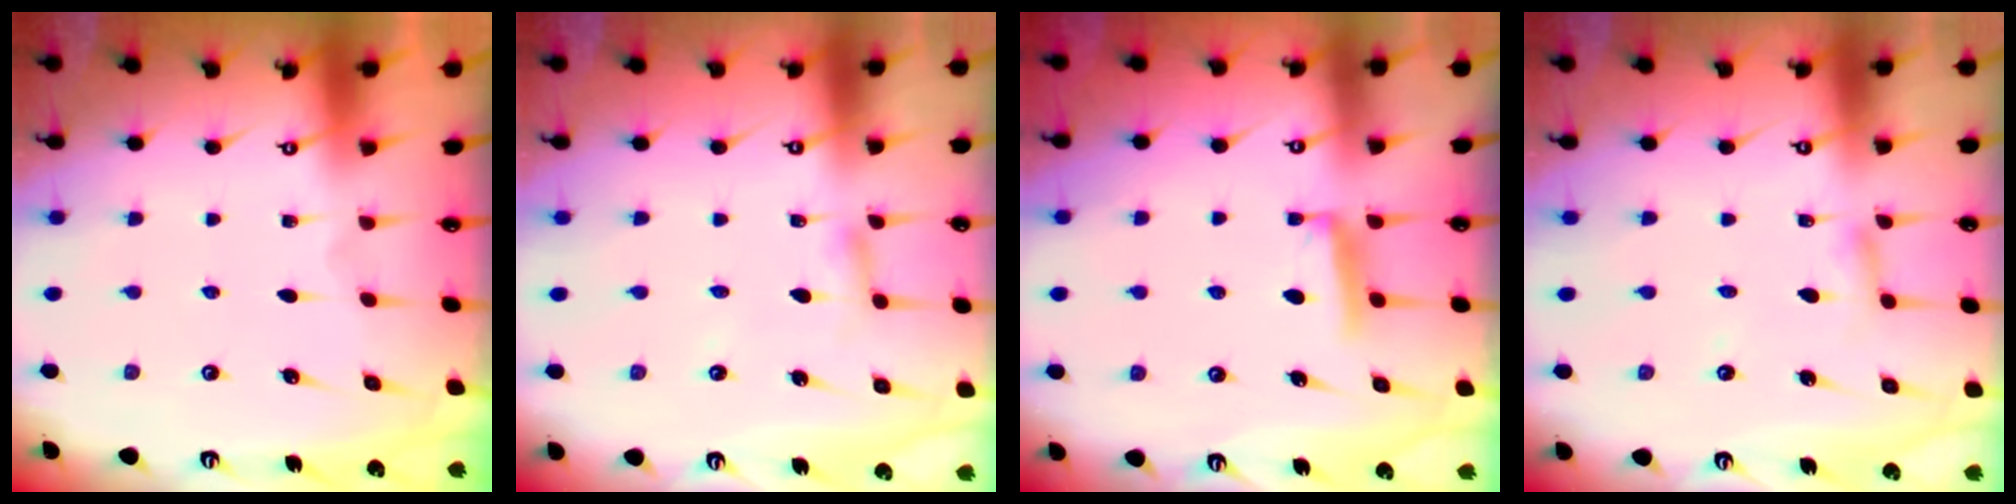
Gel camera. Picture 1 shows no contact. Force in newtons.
{"total": 2.5, "press": 2.5, "slide": 0.1}
{"total": 5.5, "press": 5.4, "slide": 0.7}
{"total": 2.6, "press": 2.6, "slide": 0.2}